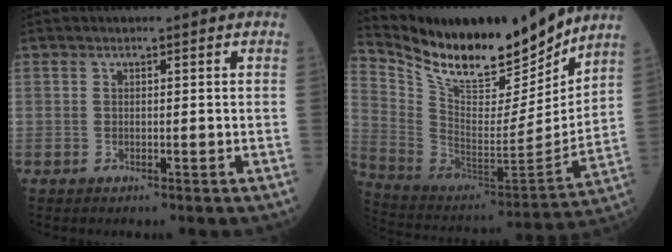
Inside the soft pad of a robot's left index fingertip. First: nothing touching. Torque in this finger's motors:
{"motor_torque": [1.08, -1.06, 0.36, 0.09]}